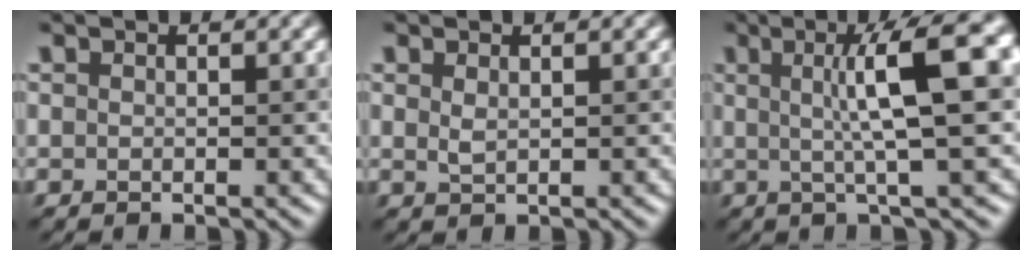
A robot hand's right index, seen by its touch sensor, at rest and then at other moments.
{"total": 0.6, "force": [0.5, 0.2, 0.4], "torque": [-0.007, -0.002, 0.016]}
{"total": 9.0, "force": [1.8, 1.5, 8.7], "torque": [-0.100, 0.015, 0.027]}